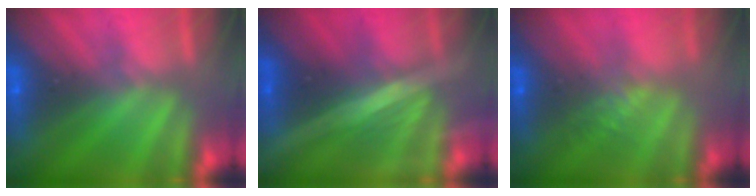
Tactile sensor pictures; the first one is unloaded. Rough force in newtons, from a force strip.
{"total": 1.2}
{"total": 1.3}